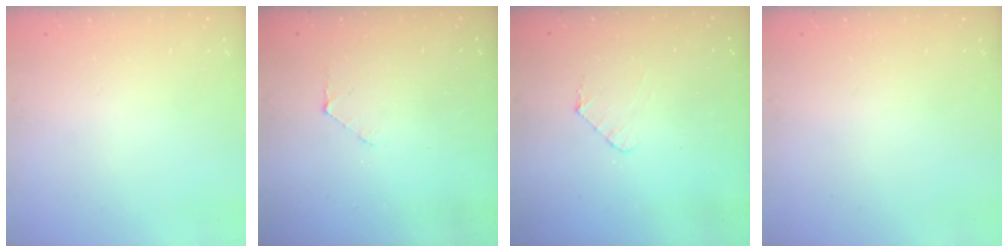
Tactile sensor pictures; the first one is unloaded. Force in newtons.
{"total": 3.5, "press": 3.5, "slide": 0.4}
{"total": 5.2, "press": 5.2, "slide": 0.4}
{"total": 0.0}